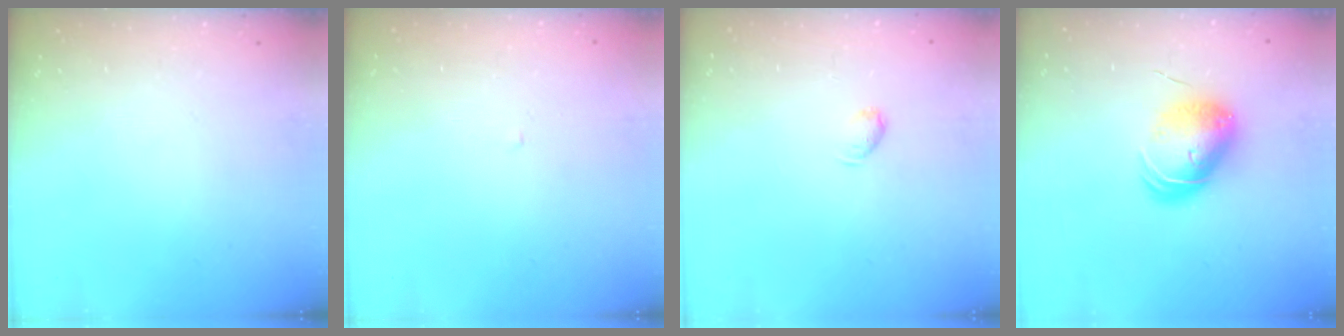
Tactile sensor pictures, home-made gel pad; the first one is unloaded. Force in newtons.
{"total": 1.7, "press": 1.7, "slide": 0.3}
{"total": 3.2, "press": 3.1, "slide": 0.6}
{"total": 10.3, "press": 10.3, "slide": 0.8}